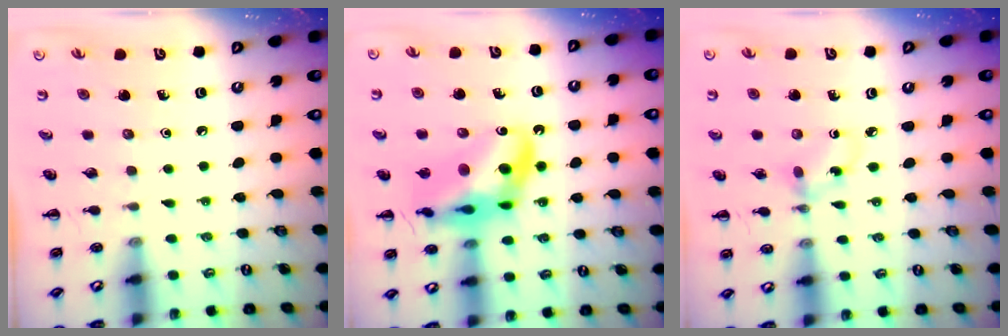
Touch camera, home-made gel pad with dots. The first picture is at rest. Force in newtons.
{"total": 17.1, "press": 16.6, "slide": 4.0}
{"total": 2.8, "press": 2.8, "slide": 0.7}